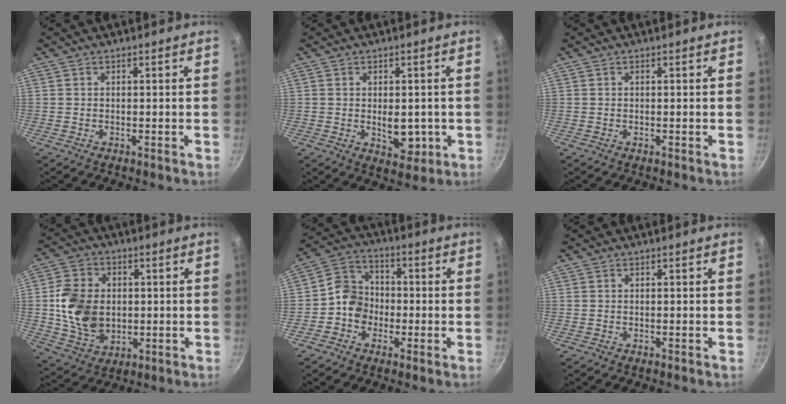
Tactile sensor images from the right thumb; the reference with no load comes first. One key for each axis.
{"total": 6.2, "fx": -0.6, "fy": 3.9, "fz": 4.9, "tx": -0.043, "ty": -0.008, "tz": -0.002}
{"total": 0.0}
{"total": 13.4, "fx": 0.2, "fy": 10.3, "fz": 8.6, "tx": -0.136, "ty": -0.001, "tz": 0.010}
{"total": 8.0, "fx": -1.7, "fy": 7.0, "fz": 3.3, "tx": -0.021, "ty": 0.027, "tz": -0.050}
{"total": 0.0}